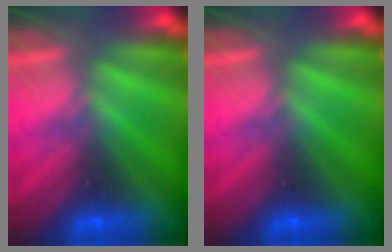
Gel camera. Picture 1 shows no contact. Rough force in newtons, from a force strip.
{"total": 0.0}